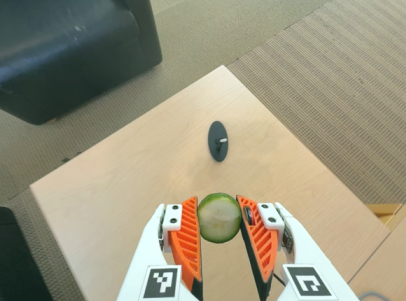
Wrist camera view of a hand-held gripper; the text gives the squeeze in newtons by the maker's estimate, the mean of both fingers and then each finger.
{"total": 10.1, "left": 10.3, "right": 9.9}